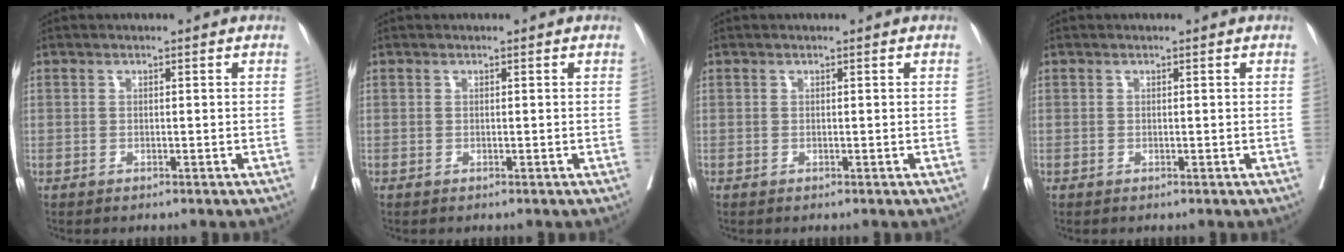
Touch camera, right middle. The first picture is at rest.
{"total": 0.0}
{"total": 0.0}
{"total": 0.0}